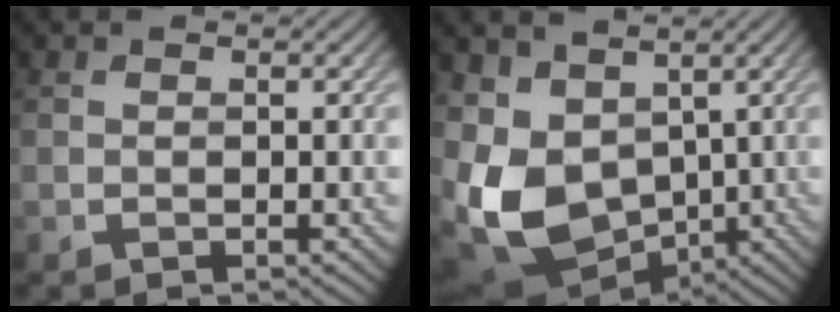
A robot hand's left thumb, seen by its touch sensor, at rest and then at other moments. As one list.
[{"total": 12.6, "force": [-0.4, 9.2, 8.7], "torque": [-0.227, -0.022, 0.011]}]